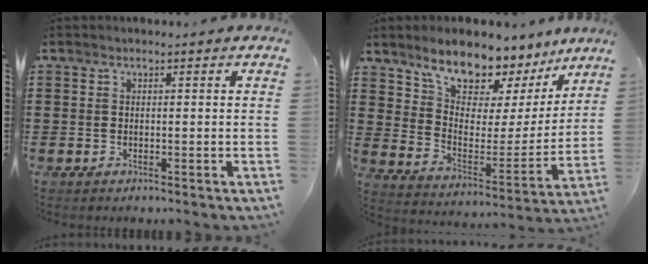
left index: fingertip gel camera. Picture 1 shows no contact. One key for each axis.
{"total": 9.2, "fx": 8.1, "fy": 3.2, "fz": 2.8, "tx": -0.078, "ty": -0.064, "tz": 0.143}